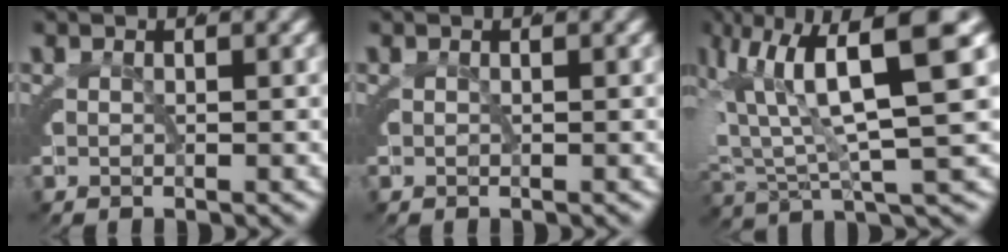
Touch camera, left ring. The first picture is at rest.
{"total": 0.0}
{"total": 10.5, "force": [2.6, 5.8, 8.4], "torque": [-0.140, 0.017, 0.037]}